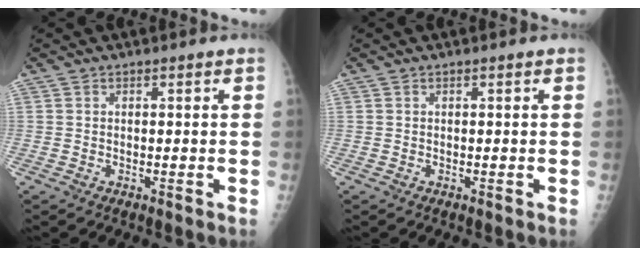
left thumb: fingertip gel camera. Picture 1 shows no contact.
{"total": 0.0}